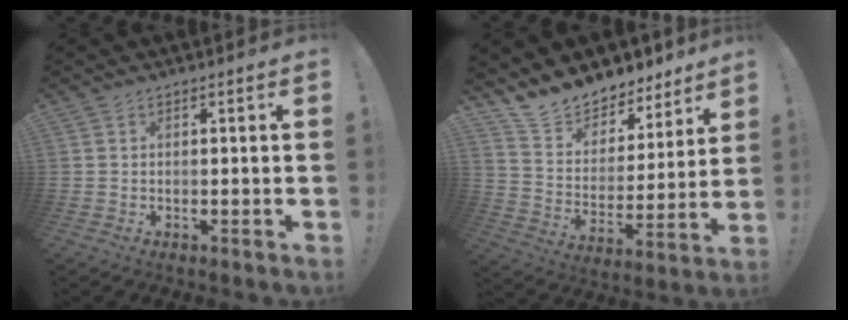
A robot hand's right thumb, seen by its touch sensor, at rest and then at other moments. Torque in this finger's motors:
{"motor_torque": [-0.02, 0.41, 0.33, 0.33, 0.01]}